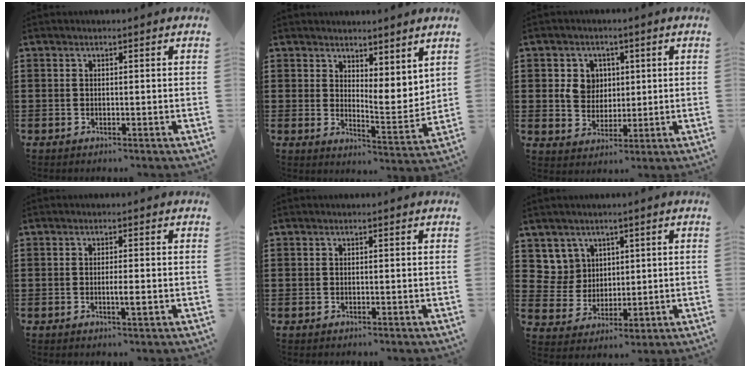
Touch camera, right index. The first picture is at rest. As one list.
[{"total": 5.0, "force": [4.6, 1.8, 1.1], "torque": [-0.022, -0.033, 0.083]}, {"total": 5.5, "force": [1.1, 4.7, 2.6], "torque": [-0.061, 0.010, 0.016]}, {"total": 2.0, "force": [-0.6, 0.1, 1.9], "torque": [-0.035, -0.002, -0.011]}, {"total": 0.0}, {"total": 6.1, "force": [2.8, 5.4, 0.6], "torque": [-0.043, 0.009, 0.057]}]